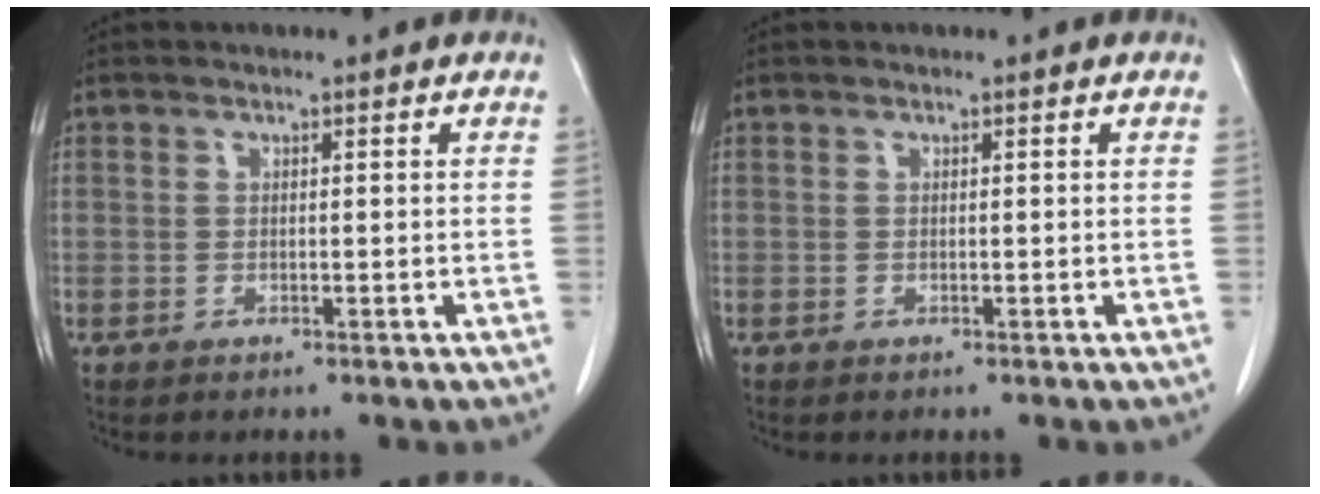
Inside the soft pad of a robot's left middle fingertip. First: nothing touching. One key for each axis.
{"total": 0.0}